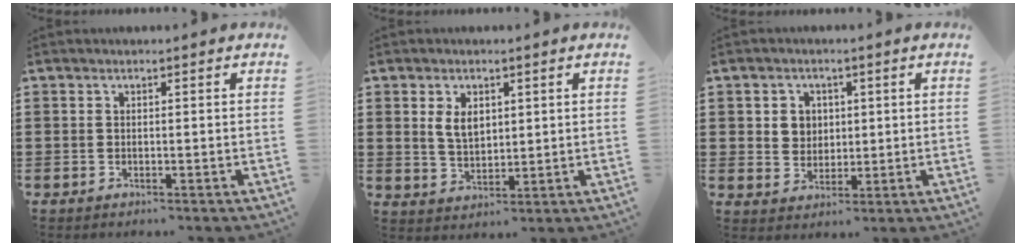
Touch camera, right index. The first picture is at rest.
{"total": 4.0, "force": [1.4, 2.5, 2.9], "torque": [-0.055, 0.005, 0.023]}
{"total": 3.6, "force": [1.0, 3.3, 1.0], "torque": [-0.033, 0.011, 0.016]}